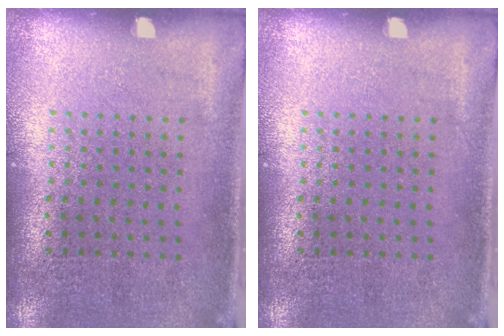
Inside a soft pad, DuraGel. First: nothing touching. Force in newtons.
{"total": 0.0}